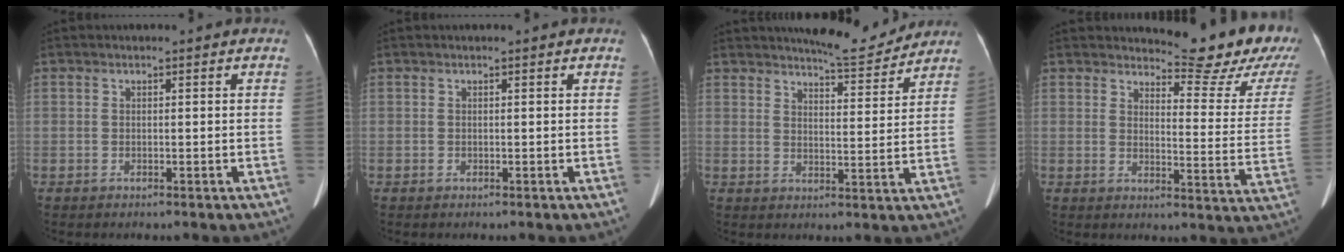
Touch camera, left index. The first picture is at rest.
{"total": 0.0}
{"total": 7.8, "force": [7.6, 0.8, 1.5], "torque": [-0.026, -0.013, 0.103]}
{"total": 14.5, "force": [13.5, 1.3, 5.1], "torque": [-0.058, -0.086, 0.141]}